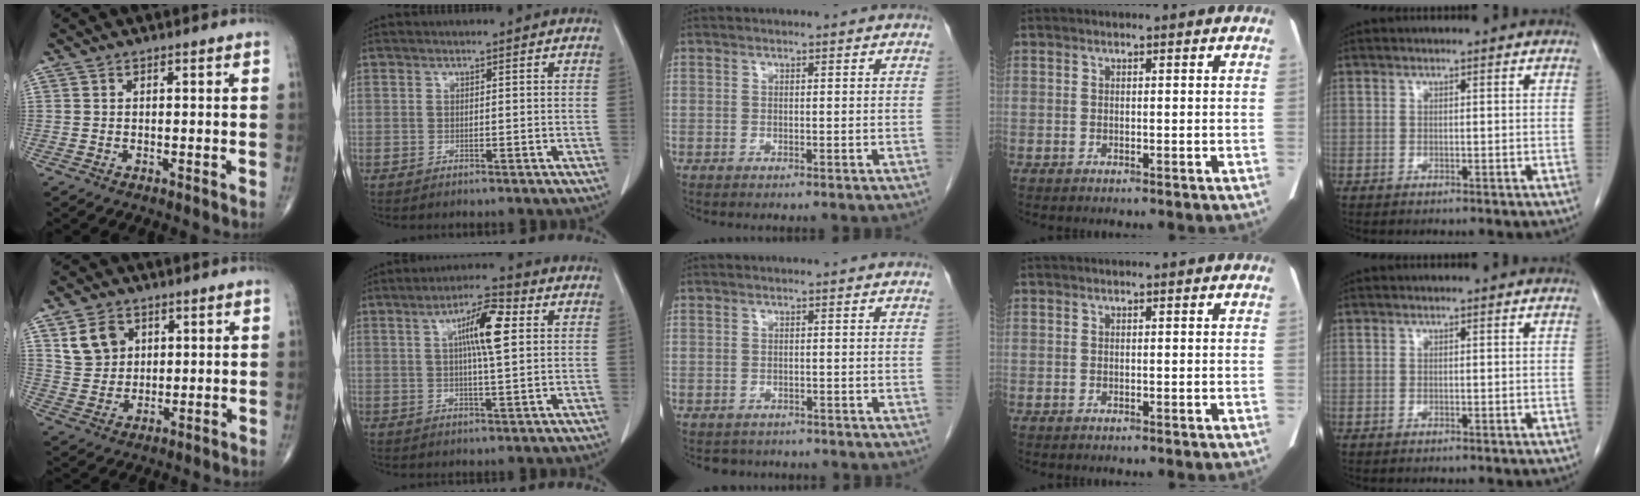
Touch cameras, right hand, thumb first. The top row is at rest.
{"thumb": {"total": 7.5, "force": [3.2, 5.9, 3.4], "torque": [-0.040, -0.014, 0.067]}, "index": {"total": 8.3, "force": [2.3, 1.2, 7.9], "torque": [-0.136, 0.013, 0.036]}, "middle": {"total": 2.8, "force": [-2.4, 1.3, -0.2], "torque": [-0.004, 0.001, -0.034]}}